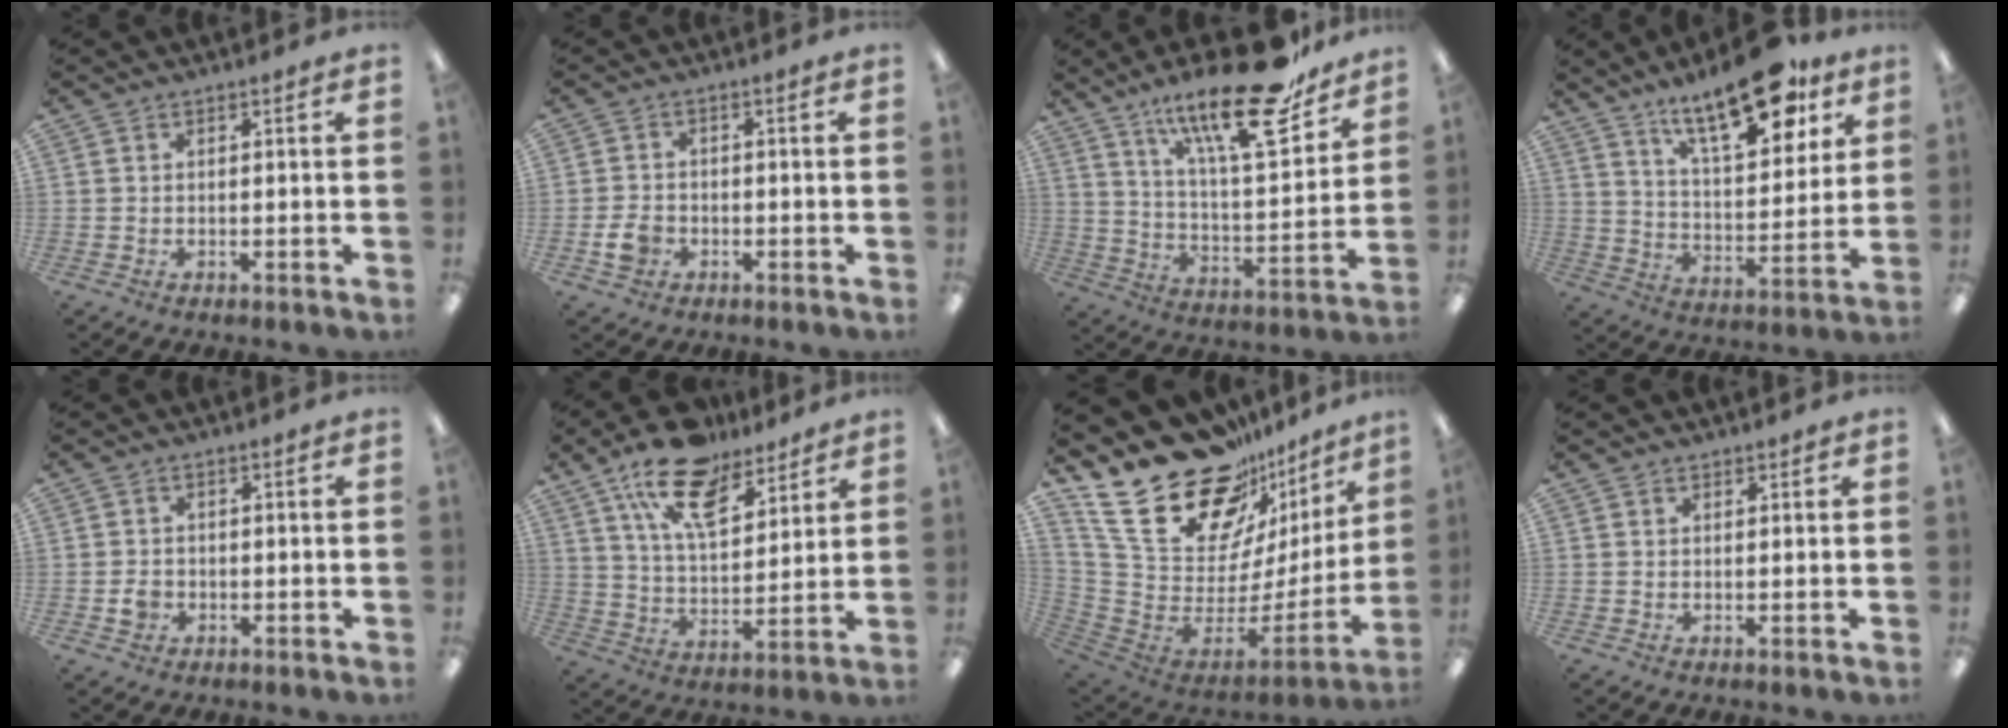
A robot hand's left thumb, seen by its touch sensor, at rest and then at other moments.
{"total": 4.2, "force": [-1.6, 3.3, 2.1], "torque": [-0.036, 0.008, -0.028]}
{"total": 24.2, "force": [16.7, 6.8, 16.1], "torque": [-0.254, -0.099, 0.270]}
{"total": 19.7, "force": [13.6, 7.3, 12.3], "torque": [-0.187, -0.074, 0.223]}
{"total": 2.6, "force": [-0.7, 2.3, 1.0], "torque": [-0.015, 0.004, -0.013]}
{"total": 16.7, "force": [11.5, 7.8, 9.2], "torque": [-0.155, -0.053, 0.204]}
{"total": 28.6, "force": [18.1, 15.3, 16.0], "torque": [-0.262, -0.123, 0.354]}
{"total": 1.0, "force": [0.8, 0.6, -0.1], "torque": [0.009, -0.003, 0.014]}